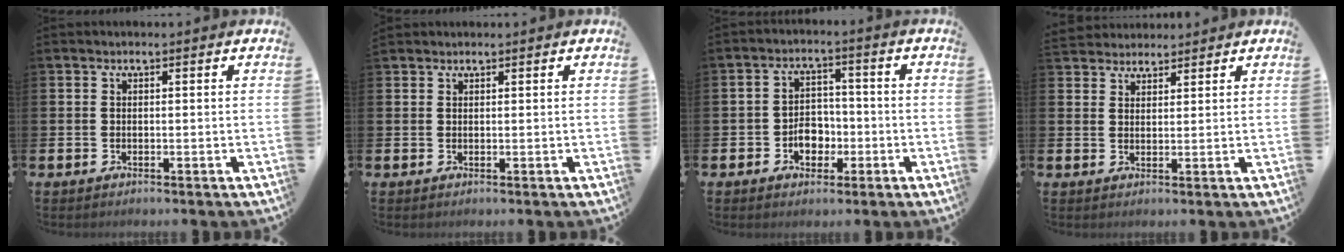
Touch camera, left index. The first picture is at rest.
{"total": 1.0, "force": [1.0, 0.3, -0.1], "torque": [0.012, -0.002, 0.016]}
{"total": 4.3, "force": [-1.4, 3.3, 2.4], "torque": [-0.030, 0.001, -0.035]}
{"total": 3.1, "force": [2.9, 1.0, -0.4], "torque": [0.001, -0.009, 0.053]}